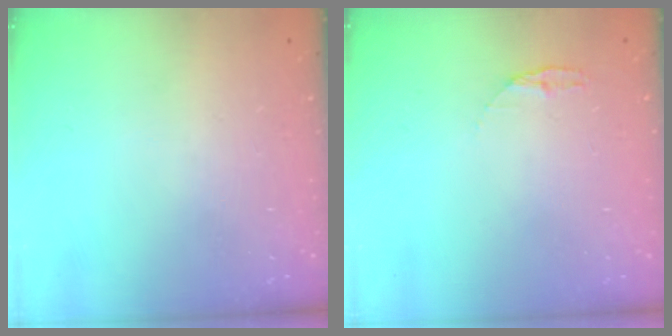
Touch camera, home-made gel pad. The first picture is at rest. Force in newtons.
{"total": 3.8, "press": 3.7, "slide": 0.4}